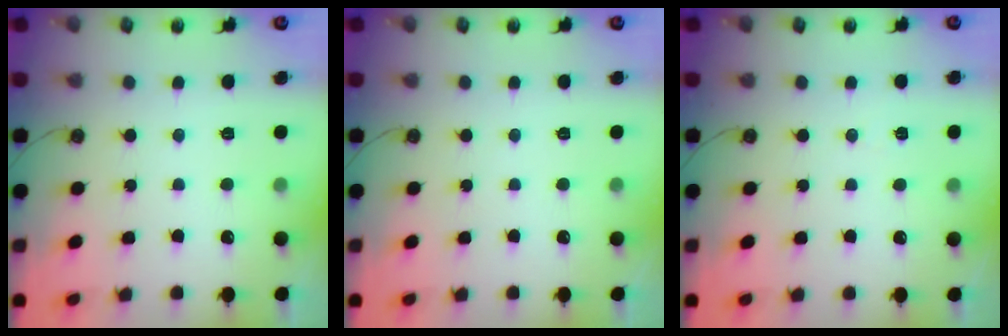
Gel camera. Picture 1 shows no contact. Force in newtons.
{"total": 0.0}
{"total": 2.6, "press": 1.7, "slide": 1.9}